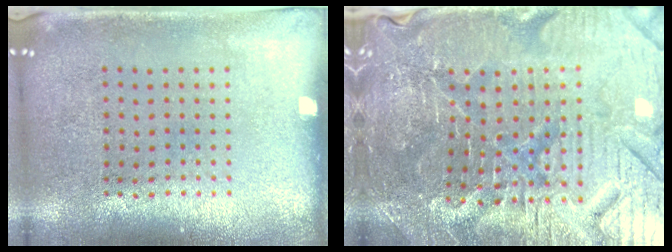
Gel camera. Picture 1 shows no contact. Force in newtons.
{"total": 5.1, "press": 4.9, "slide": 1.3}